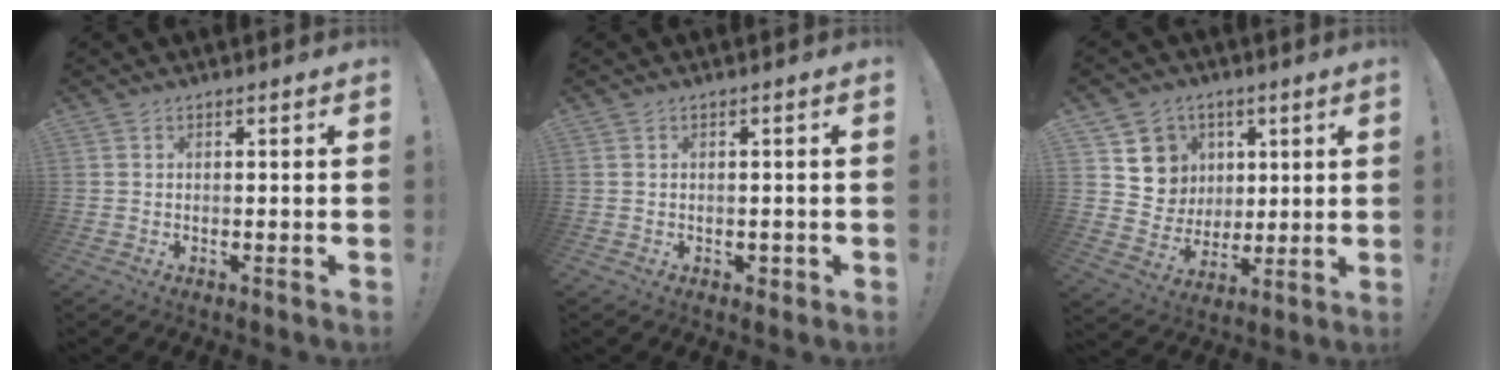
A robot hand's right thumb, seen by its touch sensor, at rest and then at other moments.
{"total": 1.4, "force": [-0.3, 1.1, 0.7], "torque": [-0.002, 0.000, -0.006]}
{"total": 9.4, "force": [3.7, 8.6, 0.8], "torque": [-0.005, -0.031, 0.080]}